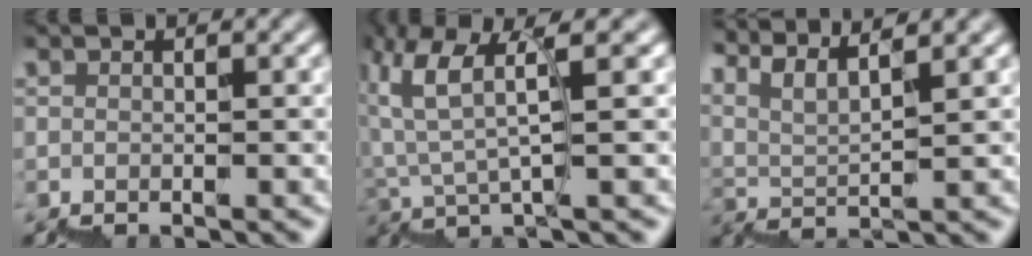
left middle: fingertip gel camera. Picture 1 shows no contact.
{"total": 4.1, "force": [2.7, 0.1, 3.1], "torque": [-0.074, 0.009, 0.047]}
{"total": 6.2, "force": [5.9, 0.6, 1.9], "torque": [-0.033, 0.018, 0.102]}